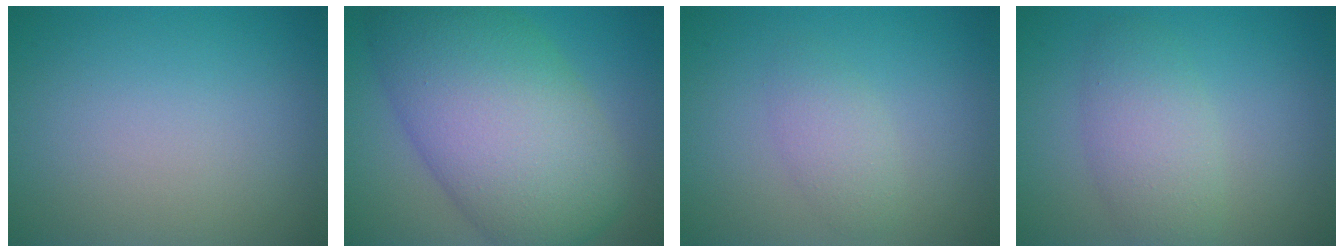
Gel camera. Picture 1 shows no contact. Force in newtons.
{"total": 13.1, "press": 13.1, "slide": 0.4}
{"total": 2.0, "press": 2.0, "slide": 0.1}
{"total": 3.7, "press": 3.7, "slide": 0.2}